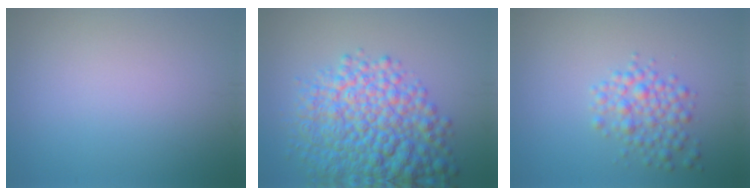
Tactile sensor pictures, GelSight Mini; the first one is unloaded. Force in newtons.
{"total": 9.9, "press": 9.8, "slide": 0.3}
{"total": 3.1, "press": 3.1, "slide": 0.1}